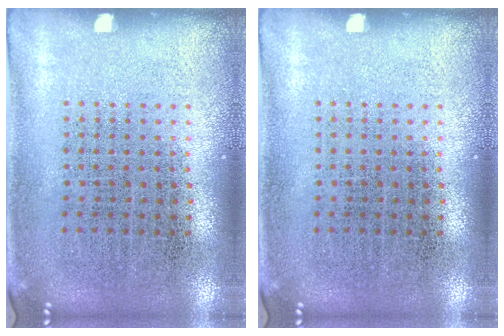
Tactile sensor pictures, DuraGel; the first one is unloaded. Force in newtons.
{"total": 0.0}